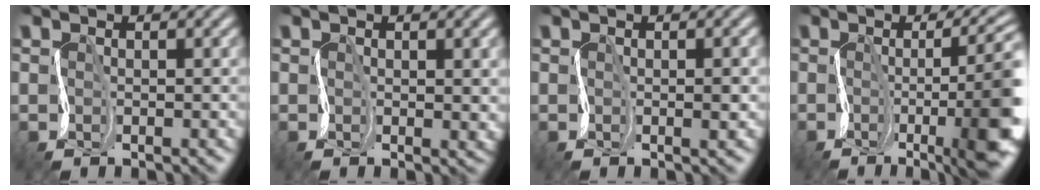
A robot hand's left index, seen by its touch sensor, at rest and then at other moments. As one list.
[{"total": 3.3, "force": [0.3, 1.1, 3.1], "torque": [-0.039, 0.003, 0.006]}, {"total": 1.8, "force": [0.2, 0.4, 1.8], "torque": [-0.023, 0.005, 0.003]}, {"total": 12.0, "force": [-2.5, 3.5, 11.3], "torque": [-0.121, 0.015, -0.037]}]